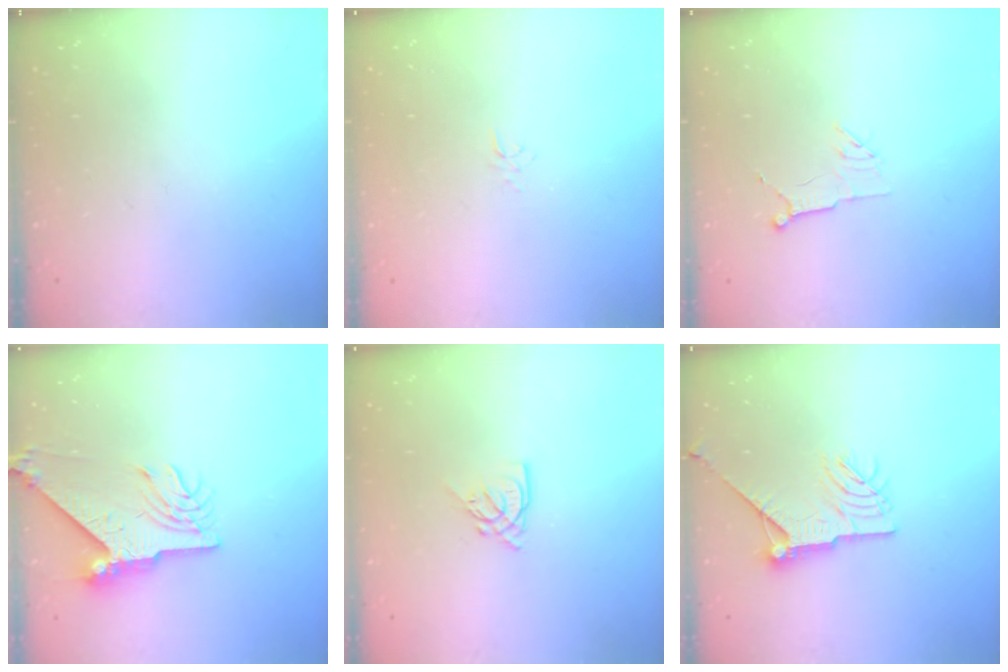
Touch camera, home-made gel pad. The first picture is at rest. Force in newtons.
{"total": 2.6, "press": 2.6, "slide": 0.3}
{"total": 5.5, "press": 5.4, "slide": 0.8}
{"total": 10.4, "press": 10.3, "slide": 1.3}
{"total": 4.3, "press": 4.2, "slide": 0.5}
{"total": 12.6, "press": 12.6, "slide": 0.4}